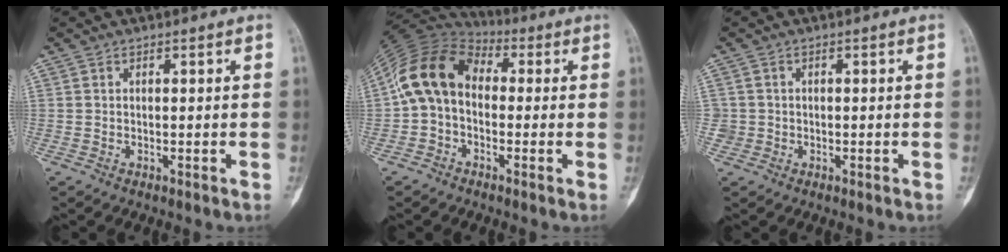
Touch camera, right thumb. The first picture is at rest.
{"total": 13.0, "force": [0.0, 9.4, 9.0], "torque": [-0.161, 0.035, -0.017]}
{"total": 1.7, "force": [-0.3, 1.6, -0.1], "torque": [0.015, 0.008, -0.009]}